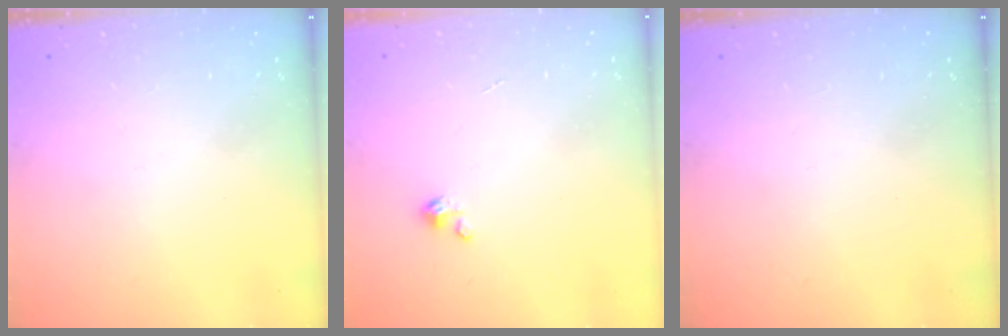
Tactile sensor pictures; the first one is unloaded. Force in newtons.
{"total": 1.4, "press": 1.4, "slide": 0.3}
{"total": 0.0}